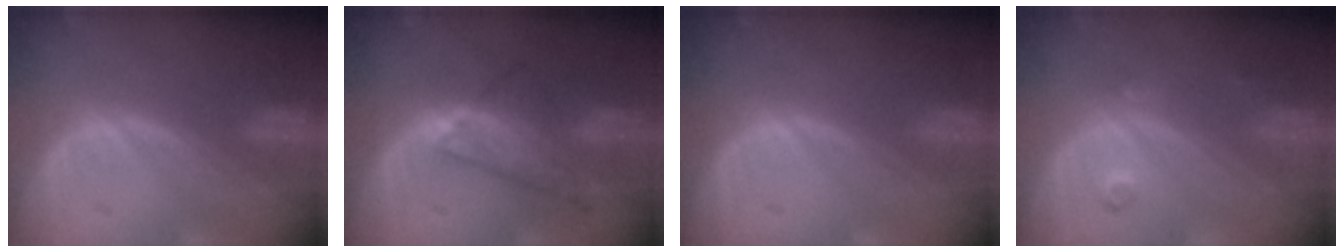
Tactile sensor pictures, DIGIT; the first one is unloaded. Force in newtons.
{"total": 7.7, "press": 6.4, "slide": 4.3}
{"total": 0.0}
{"total": 2.5, "press": 2.1, "slide": 1.3}